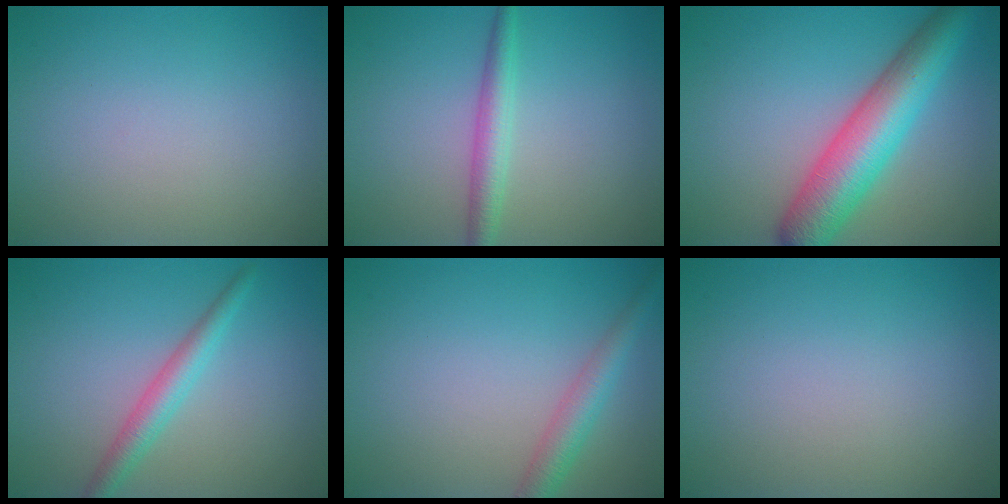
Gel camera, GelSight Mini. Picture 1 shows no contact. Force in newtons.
{"total": 2.6, "press": 2.6, "slide": 0.0}
{"total": 7.9, "press": 7.9, "slide": 0.3}
{"total": 2.7, "press": 2.7, "slide": 0.1}
{"total": 2.9, "press": 2.9, "slide": 0.0}
{"total": 0.0}